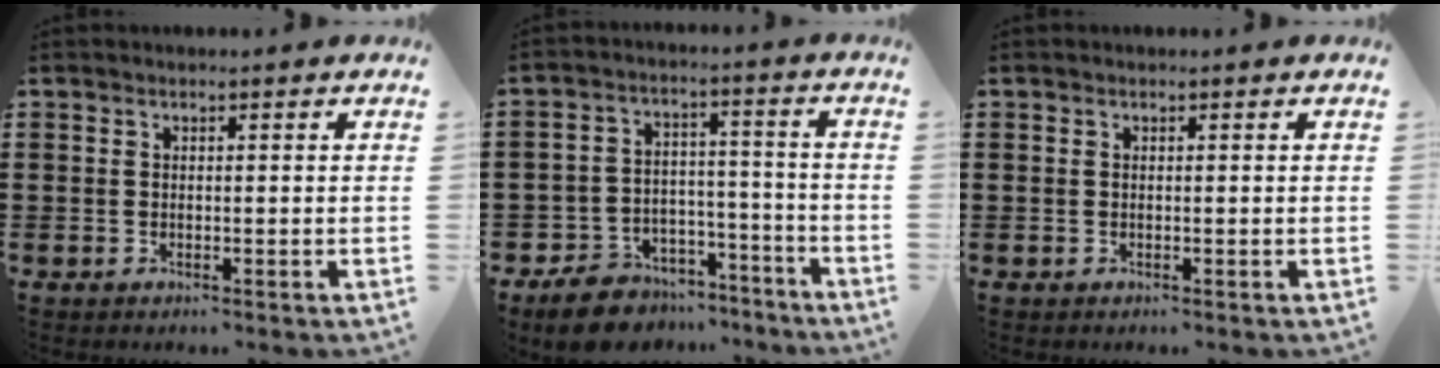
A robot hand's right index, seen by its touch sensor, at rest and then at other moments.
{"total": 8.2, "force": [-7.4, 3.0, 1.7], "torque": [-0.032, 0.033, -0.141]}
{"total": 0.0}